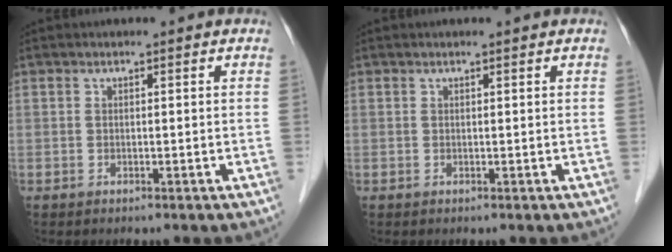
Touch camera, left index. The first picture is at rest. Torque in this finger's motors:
{"motor_torque": [0.18, -0.12, 0.09, 0.01]}